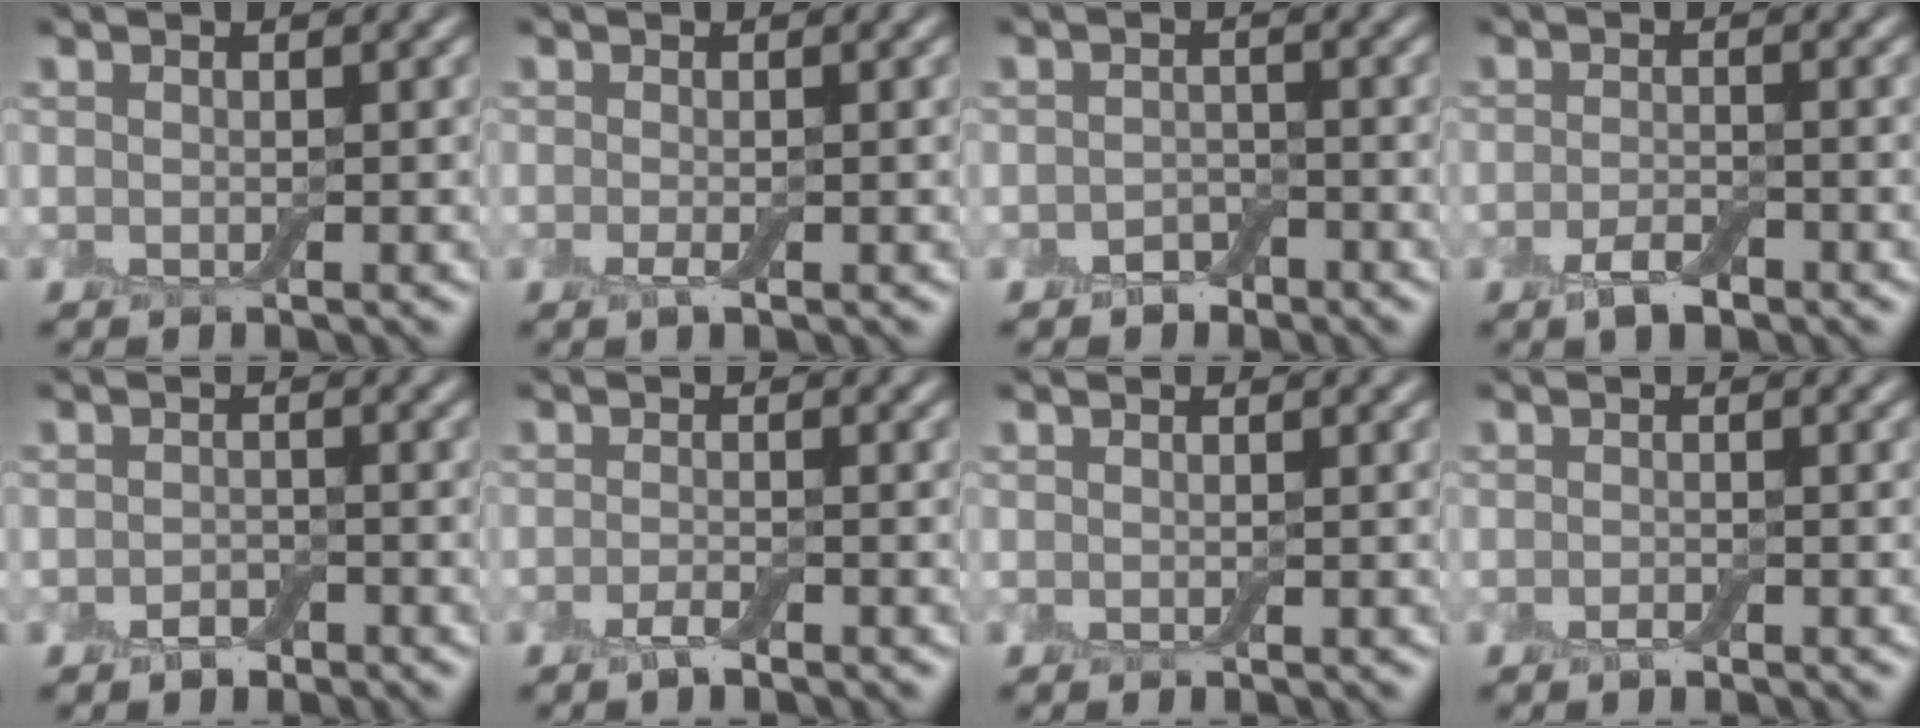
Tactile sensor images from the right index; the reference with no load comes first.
{"total": 0.8, "force": [-0.3, 0.1, 0.7], "torque": [-0.015, -0.006, -0.006]}
{"total": 1.5, "force": [-1.1, 0.9, 0.2], "torque": [-0.001, 0.003, -0.020]}
{"total": 2.2, "force": [-1.5, 0.8, 1.4], "torque": [-0.028, 0.000, -0.028]}
{"total": 1.3, "force": [-0.9, 0.8, 0.4], "torque": [-0.007, 0.001, -0.017]}
{"total": 1.3, "force": [-1.0, 0.2, 0.7], "torque": [-0.015, 0.000, -0.021]}
{"total": 0.0}
{"total": 0.7, "force": [-0.5, 0.2, 0.3], "torque": [-0.008, 0.000, -0.009]}